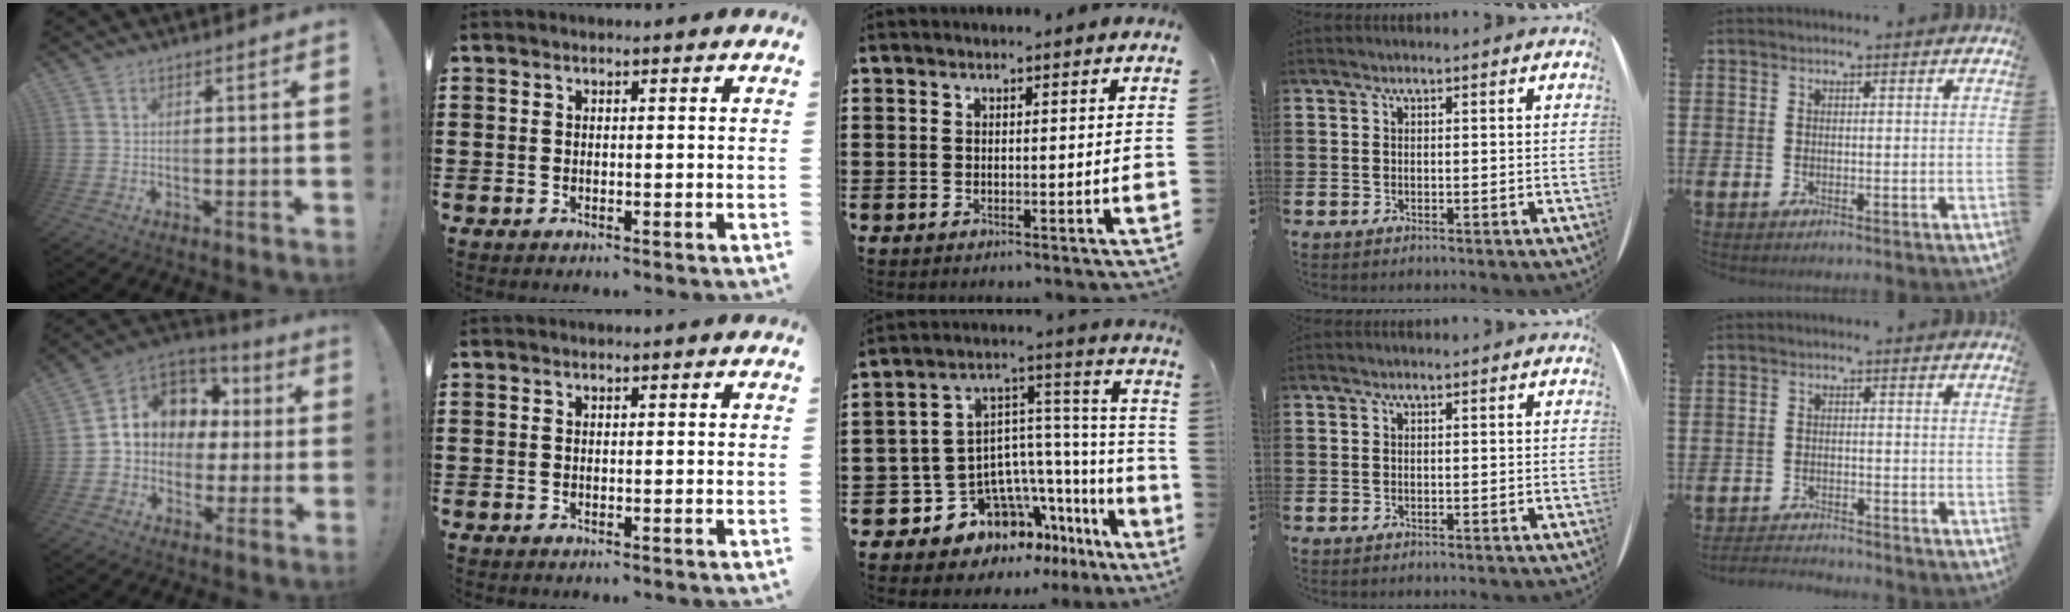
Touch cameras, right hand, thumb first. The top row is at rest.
{"thumb": {"total": 11.4, "force": [2.2, 10.0, 5.0], "torque": [-0.066, -0.012, 0.050]}, "middle": {"total": 9.4, "force": [-6.7, 5.9, 2.8], "torque": [-0.084, -0.022, -0.125]}, "little": {"total": 2.1, "force": [-2.1, 0.0, -0.1], "torque": [-0.004, 0.003, -0.046]}}